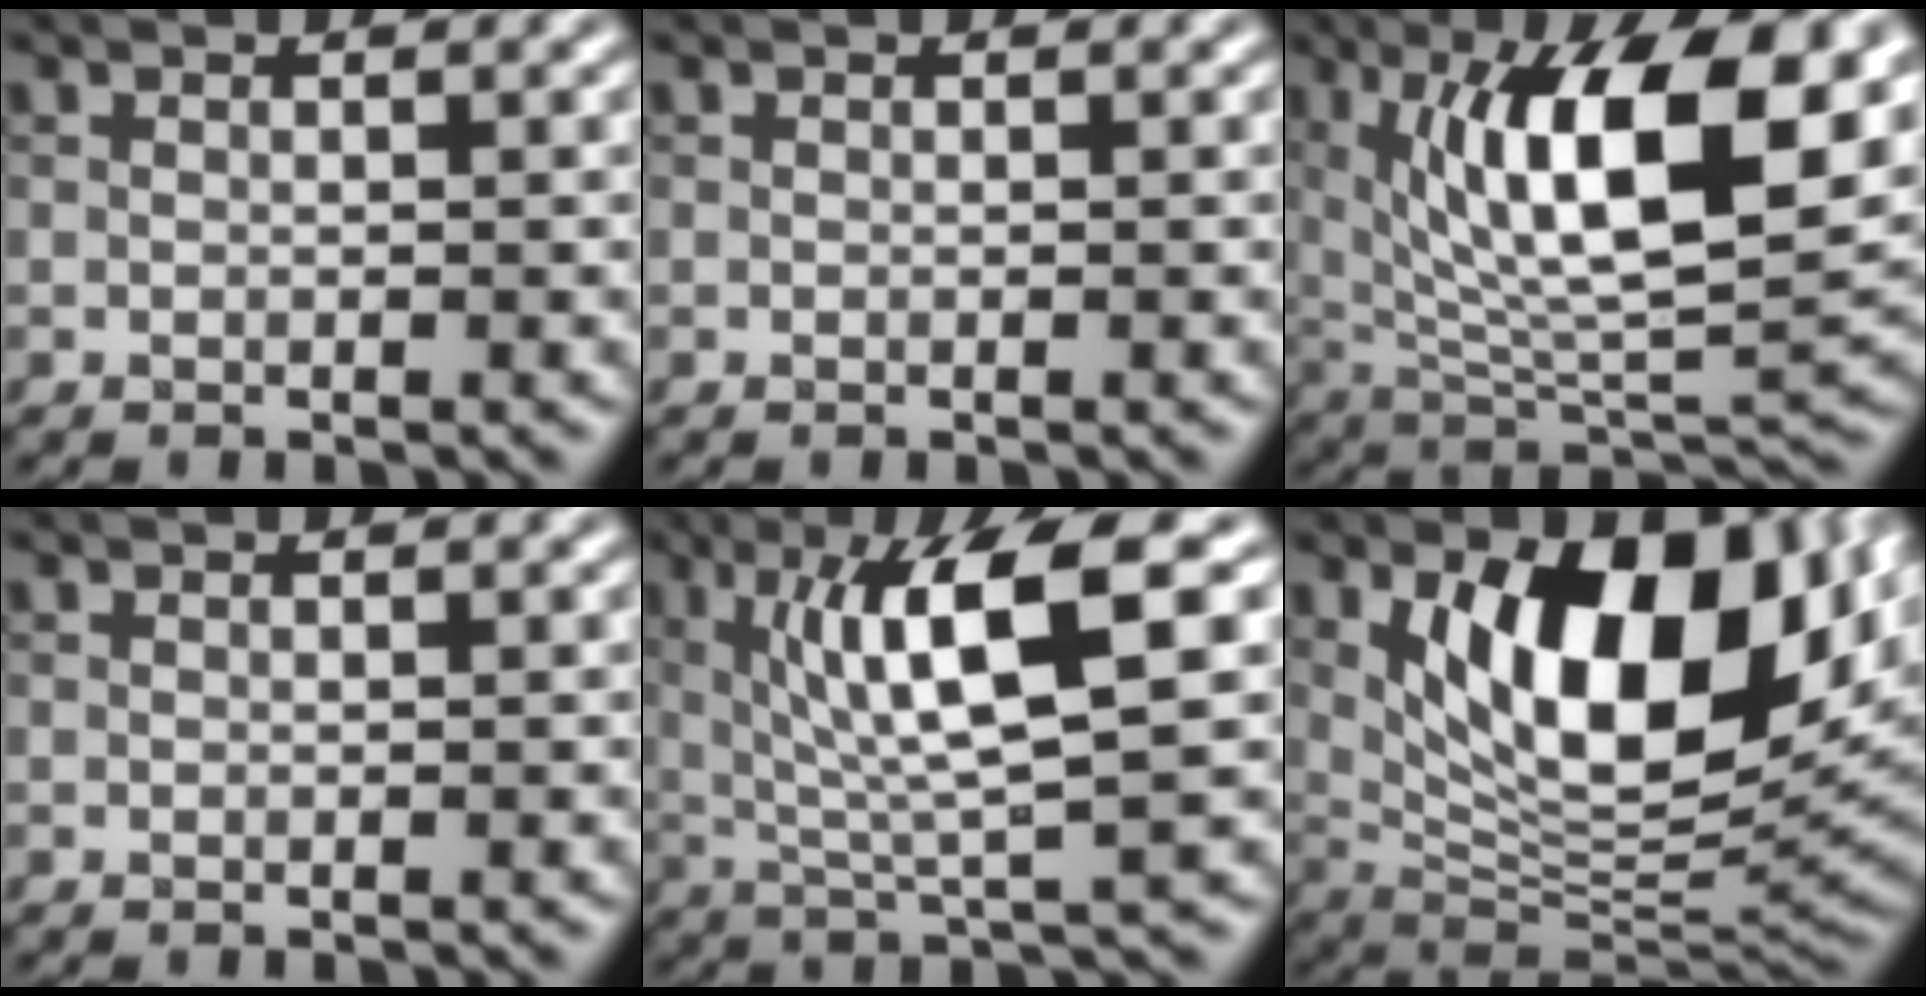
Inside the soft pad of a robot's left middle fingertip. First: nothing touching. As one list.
[{"total": 0.0}, {"total": 13.4, "force": [4.4, 4.4, 11.9], "torque": [-0.182, -0.003, 0.073]}, {"total": 0.0}, {"total": 8.8, "force": [2.1, 1.7, 8.4], "torque": [-0.134, 0.000, 0.038]}, {"total": 12.6, "force": [3.2, 5.6, 10.8], "torque": [-0.161, -0.011, 0.055]}]